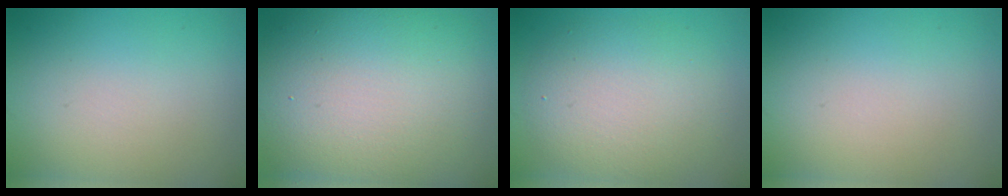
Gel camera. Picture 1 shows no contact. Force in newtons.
{"total": 15.1, "press": 15.1, "slide": 0.5}
{"total": 6.0, "press": 5.9, "slide": 0.6}
{"total": 0.0}